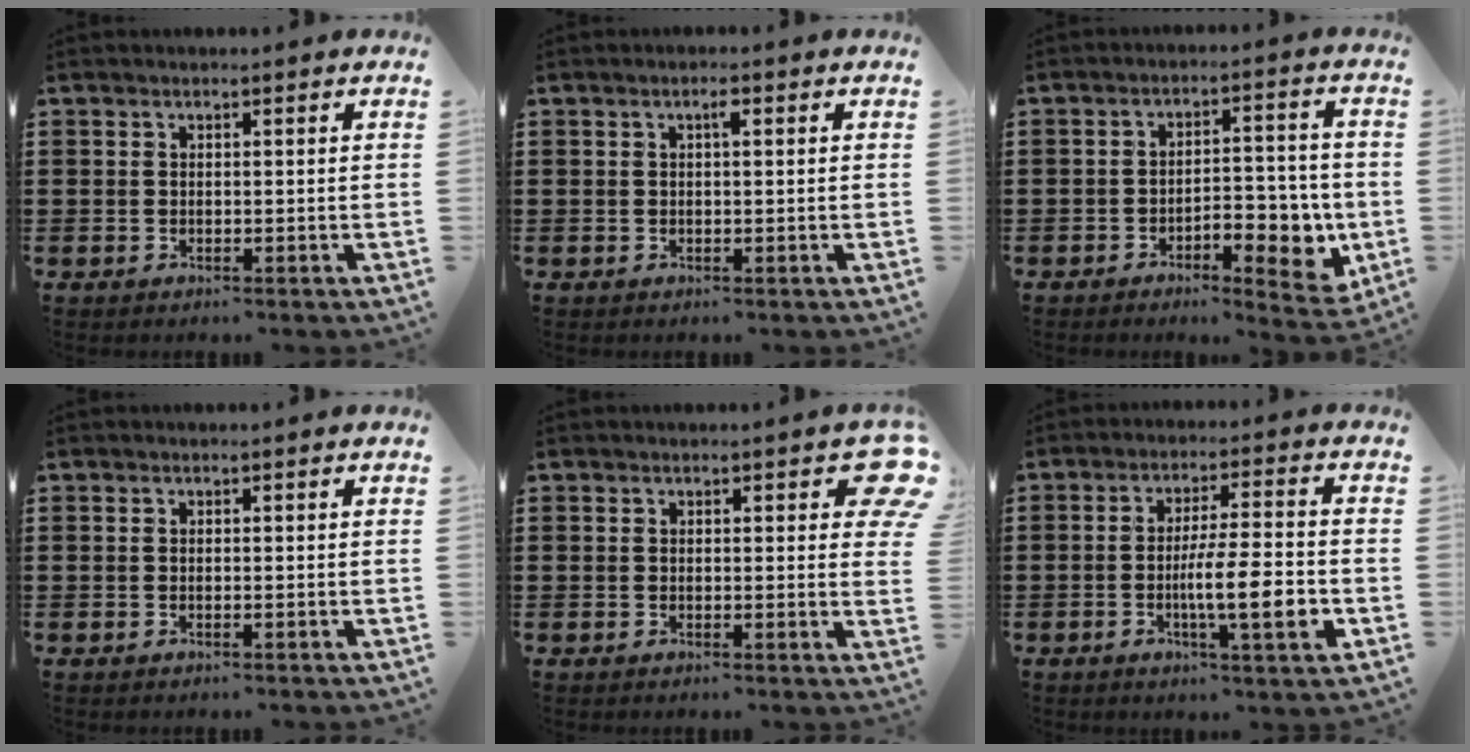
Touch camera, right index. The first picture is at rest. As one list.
[{"total": 1.4, "force": [0.4, 0.4, 1.3], "torque": [-0.027, 0.006, 0.006]}, {"total": 7.3, "force": [-2.9, 3.6, 5.7], "torque": [-0.069, 0.000, -0.050]}, {"total": 0.0}, {"total": 3.2, "force": [1.6, 1.4, 2.4], "torque": [-0.022, -0.002, 0.021]}, {"total": 9.7, "force": [-2.7, 1.4, 9.2], "torque": [-0.148, -0.007, -0.047]}]